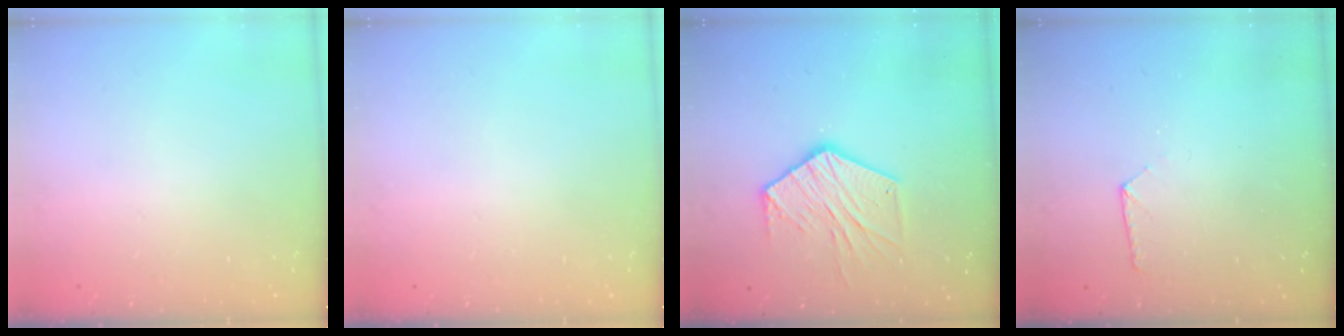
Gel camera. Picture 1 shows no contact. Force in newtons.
{"total": 0.0}
{"total": 13.3, "press": 13.3, "slide": 0.6}
{"total": 6.0, "press": 6.0, "slide": 0.5}